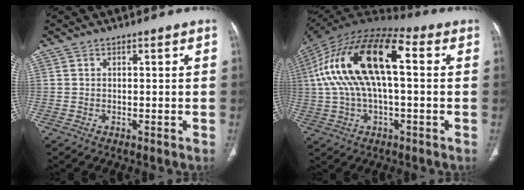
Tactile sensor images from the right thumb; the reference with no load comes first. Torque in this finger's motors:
{"motor_torque": [1.57, 1.68, 2.40, -0.37, 0.47]}